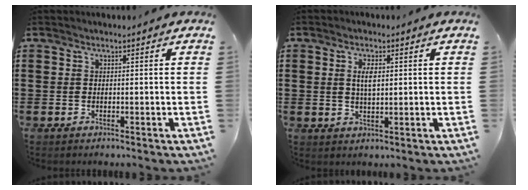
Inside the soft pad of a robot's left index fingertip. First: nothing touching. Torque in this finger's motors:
{"motor_torque": [0.97, -0.17, 0.17, 0.07]}